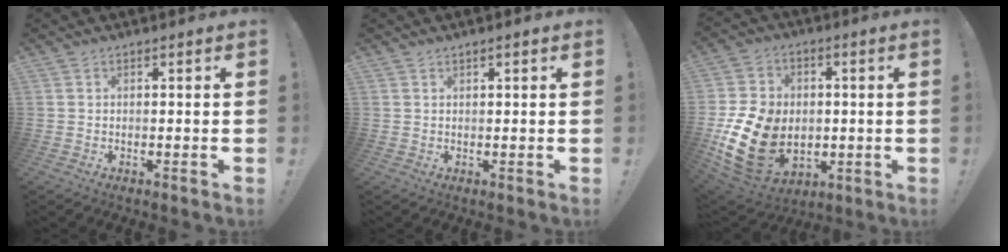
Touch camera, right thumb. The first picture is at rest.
{"total": 1.0, "force": [0.7, 0.3, 0.6], "torque": [-0.005, -0.002, 0.010]}
{"total": 19.8, "force": [-3.7, 15.0, 12.4], "torque": [-0.232, 0.023, -0.049]}